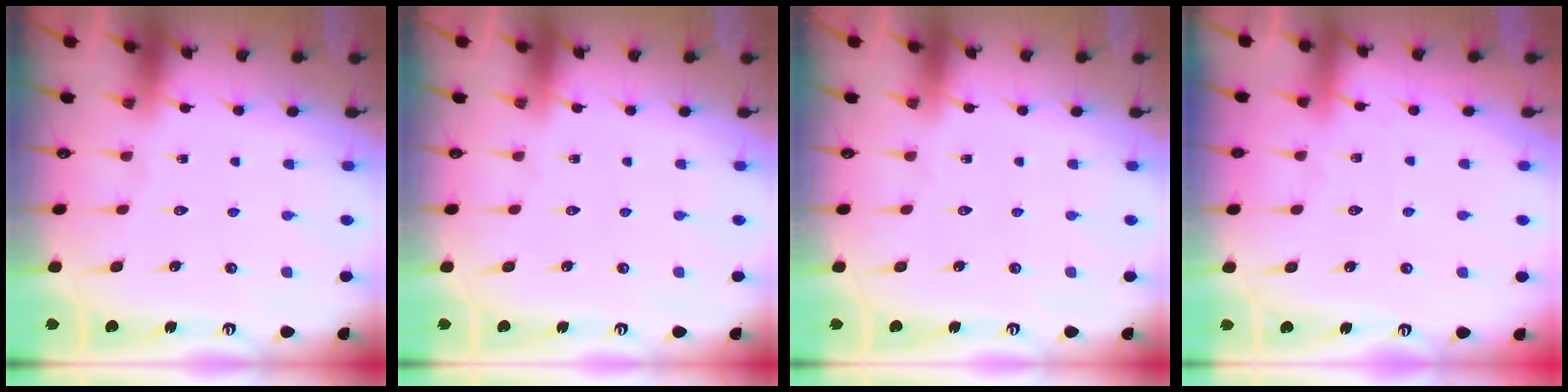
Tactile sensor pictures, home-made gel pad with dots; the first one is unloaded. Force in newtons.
{"total": 0.0}
{"total": 0.0}
{"total": 2.9, "press": 2.9, "slide": 0.3}